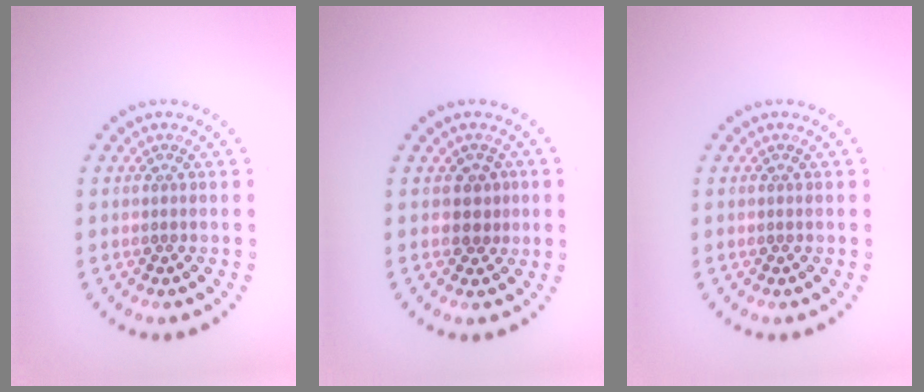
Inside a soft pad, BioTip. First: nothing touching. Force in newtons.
{"total": 1.9, "press": 1.4, "slide": 1.2}
{"total": 0.0}